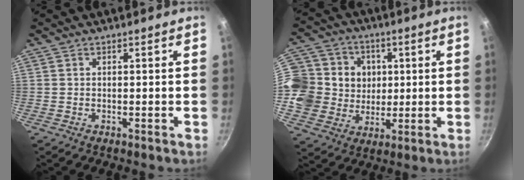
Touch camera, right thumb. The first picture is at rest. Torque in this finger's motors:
{"motor_torque": [-0.62, 0.85, 0.07, -0.04, 0.07]}